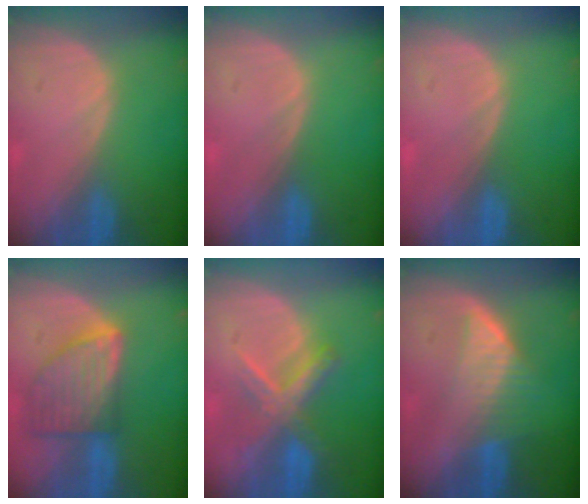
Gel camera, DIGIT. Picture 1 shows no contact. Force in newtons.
{"total": 0.0}
{"total": 0.0}
{"total": 8.2, "press": 7.4, "slide": 3.4}
{"total": 6.3, "press": 6.2, "slide": 1.4}
{"total": 6.5, "press": 5.8, "slide": 3.0}